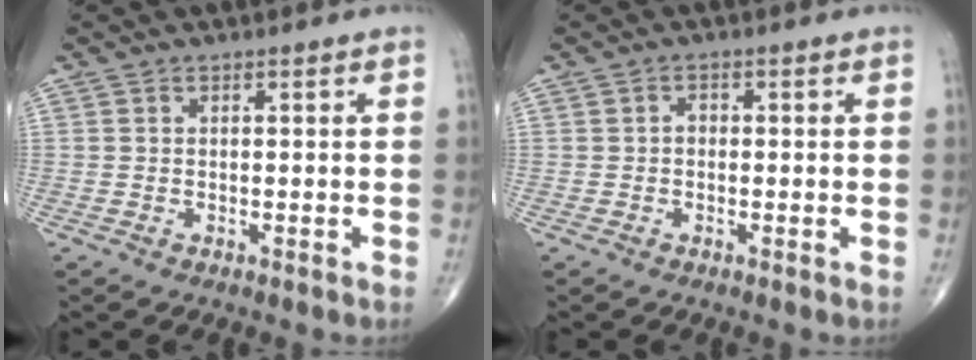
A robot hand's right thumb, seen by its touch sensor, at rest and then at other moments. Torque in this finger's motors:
{"motor_torque": [0.42, 0.45, 0.49, 0.17, -0.02]}